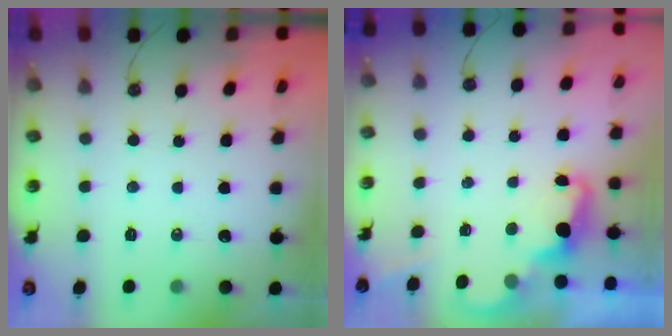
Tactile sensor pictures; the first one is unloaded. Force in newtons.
{"total": 2.3, "press": 2.2, "slide": 0.5}